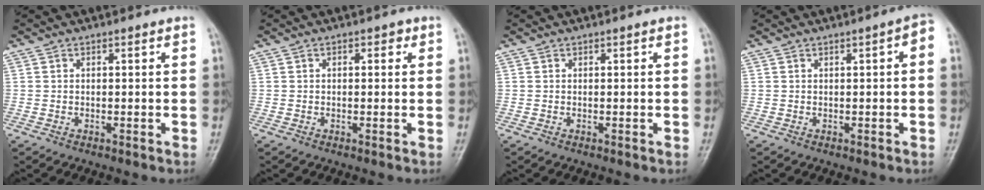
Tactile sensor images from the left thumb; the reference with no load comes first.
{"total": 1.6, "force": [0.5, 1.1, 1.1], "torque": [0.003, 0.006, 0.001]}
{"total": 0.0}
{"total": 2.6, "force": [0.2, 0.7, 2.5], "torque": [-0.030, 0.010, -0.003]}